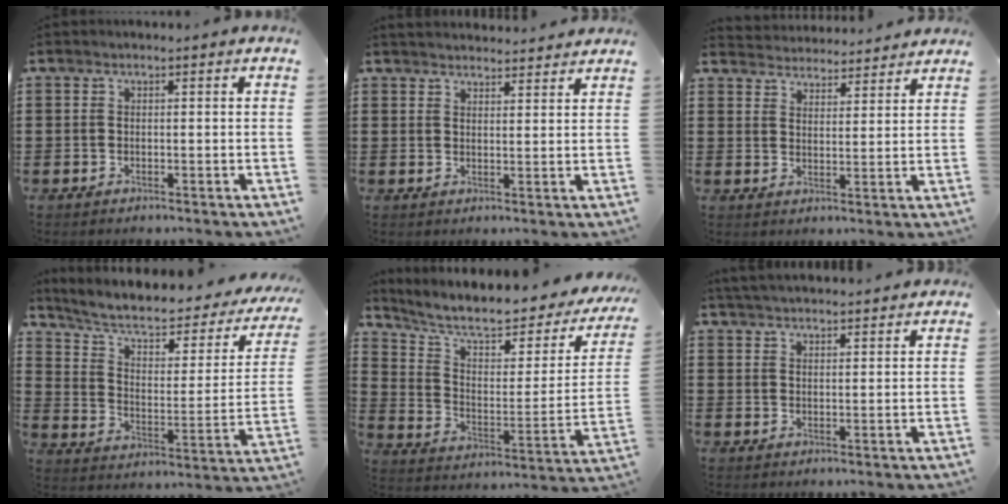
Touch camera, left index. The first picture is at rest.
{"total": 2.5, "force": [2.5, 0.1, -0.1], "torque": [-0.005, -0.005, 0.049]}
{"total": 3.9, "force": [3.8, 0.2, -0.4], "torque": [-0.008, -0.020, 0.069]}
{"total": 7.2, "force": [5.1, 2.5, 4.5], "torque": [-0.101, -0.034, 0.083]}
{"total": 8.0, "force": [6.5, 1.9, 4.4], "torque": [-0.106, -0.045, 0.106]}
{"total": 3.4, "force": [3.4, -0.2, 0.2], "torque": [-0.014, -0.008, 0.063]}